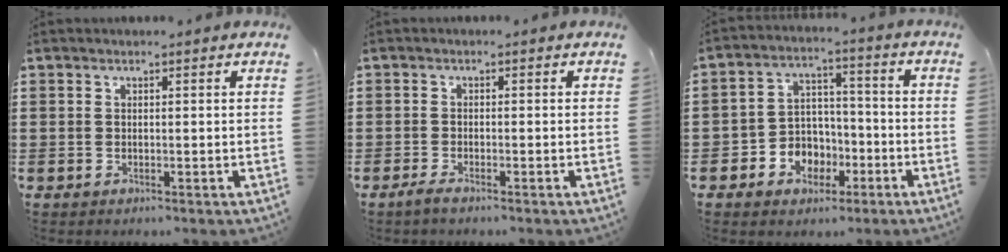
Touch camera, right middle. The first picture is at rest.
{"total": 1.5, "force": [-1.2, 0.2, 0.9], "torque": [-0.017, 0.000, -0.023]}
{"total": 5.4, "force": [-2.5, 4.7, 0.9], "torque": [-0.029, 0.013, -0.047]}